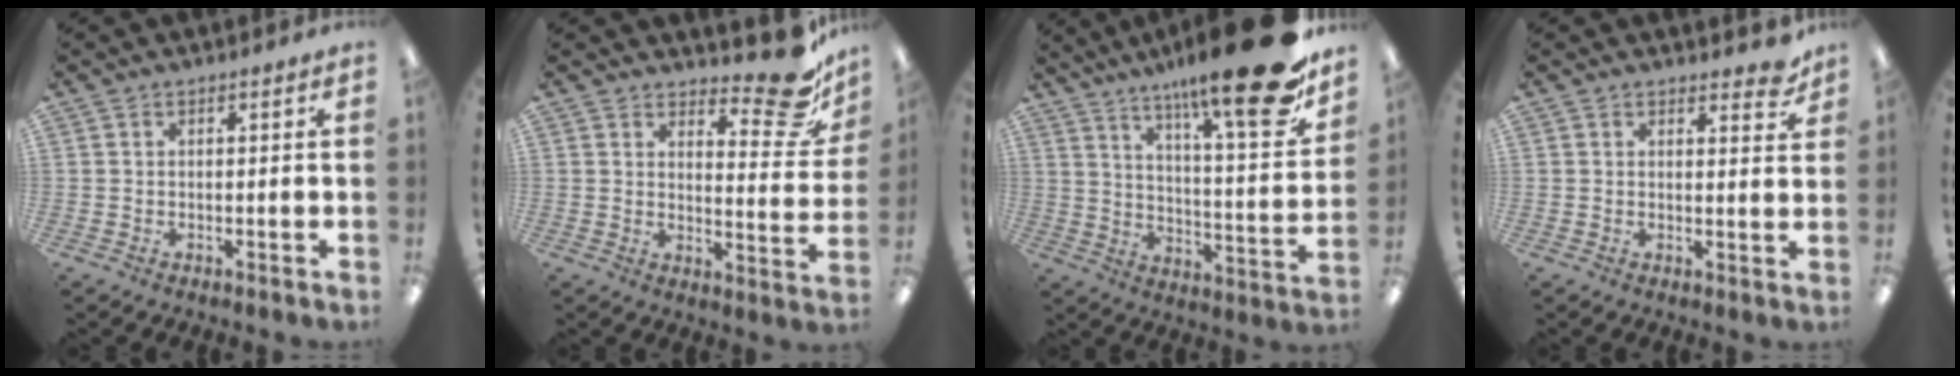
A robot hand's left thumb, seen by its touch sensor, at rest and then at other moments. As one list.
[{"total": 12.1, "force": [9.2, 3.8, 6.8], "torque": [-0.069, -0.075, 0.155]}, {"total": 22.5, "force": [15.6, 3.9, 15.7], "torque": [-0.237, -0.111, 0.243]}, {"total": 3.9, "force": [3.2, 1.4, 1.8], "torque": [-0.011, -0.018, 0.053]}]